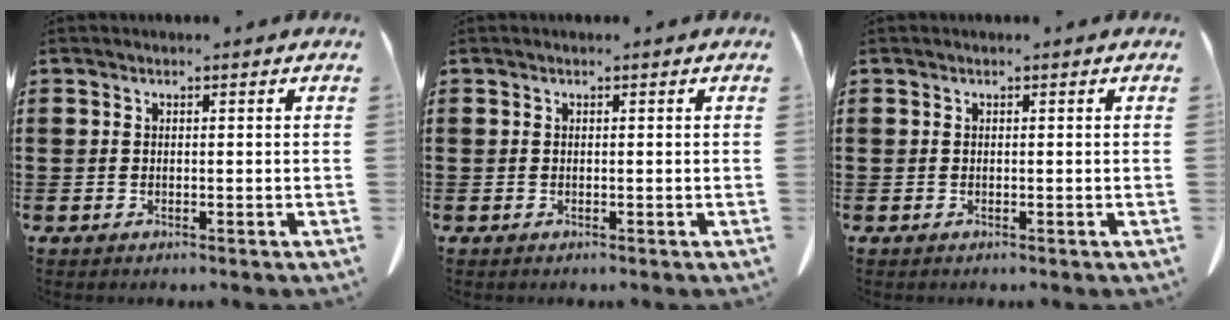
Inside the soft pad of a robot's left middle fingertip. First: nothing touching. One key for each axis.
{"total": 0.0}
{"total": 0.0}